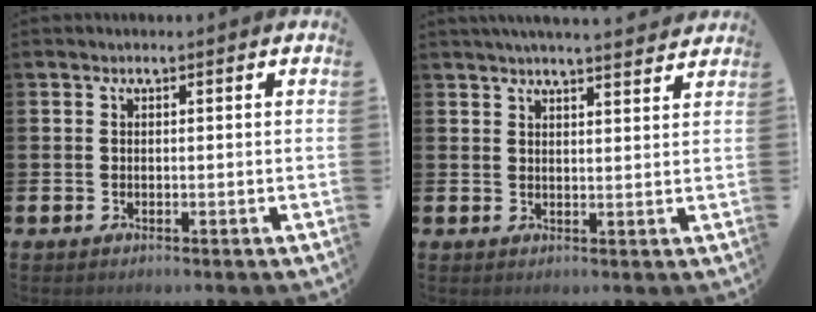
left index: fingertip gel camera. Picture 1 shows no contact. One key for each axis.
{"total": 3.9, "fx": 3.8, "fy": -0.4, "fz": 0.8, "tx": -0.009, "ty": -0.022, "tz": 0.066}